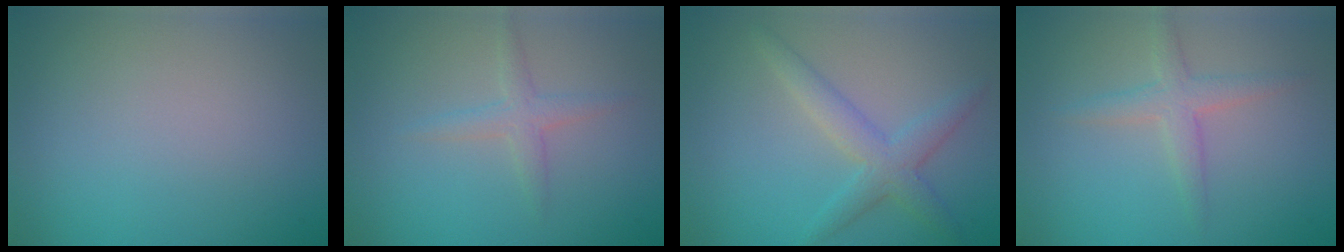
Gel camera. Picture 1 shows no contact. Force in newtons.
{"total": 1.8, "press": 1.8, "slide": 0.0}
{"total": 3.3, "press": 3.3, "slide": 0.3}
{"total": 2.5, "press": 2.5, "slide": 0.1}